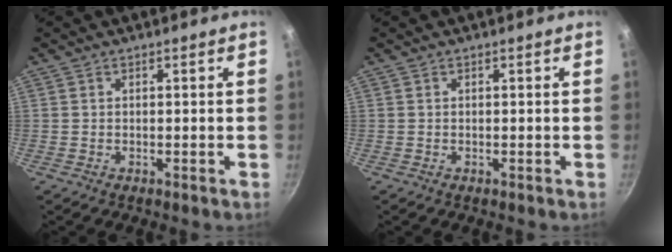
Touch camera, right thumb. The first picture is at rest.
{"total": 0.0}